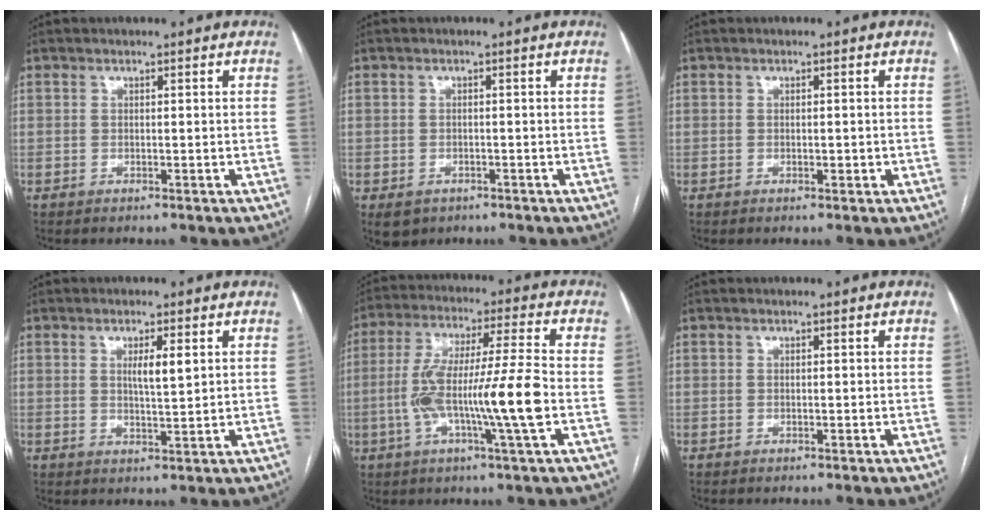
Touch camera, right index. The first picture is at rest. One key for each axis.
{"total": 4.7, "fx": -2.7, "fy": 3.7, "fz": 1.1, "tx": -0.015, "ty": 0.004, "tz": -0.033}
{"total": 0.8, "fx": -0.3, "fy": 0.4, "fz": 0.6, "tx": -0.009, "ty": 0.001, "tz": -0.003}
{"total": 3.5, "fx": 1.2, "fy": 0.5, "fz": 3.2, "tx": -0.055, "ty": -0.003, "tz": 0.019}
{"total": 14.1, "fx": -2.9, "fy": -0.4, "fz": 13.8, "tx": -0.262, "ty": 0.004, "tz": -0.057}
{"total": 0.0}